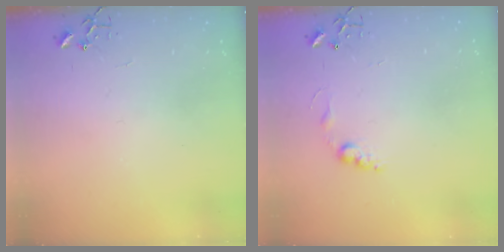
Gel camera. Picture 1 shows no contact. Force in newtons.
{"total": 7.0, "press": 7.0, "slide": 0.2}